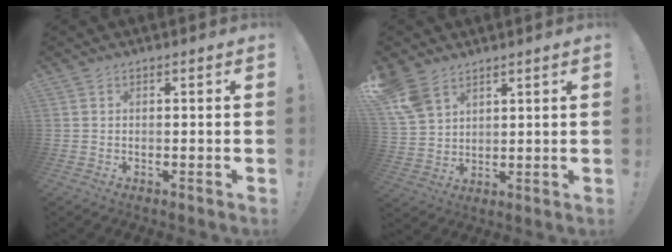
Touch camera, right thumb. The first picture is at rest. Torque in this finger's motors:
{"motor_torque": [1.80, 2.16, 0.99, 0.83, 0.11]}